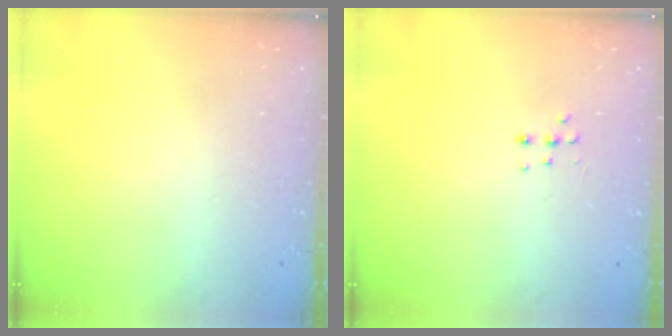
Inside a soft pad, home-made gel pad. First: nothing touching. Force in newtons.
{"total": 4.2, "press": 4.1, "slide": 0.9}